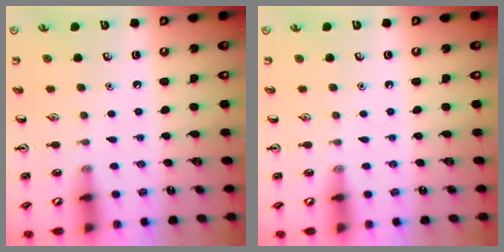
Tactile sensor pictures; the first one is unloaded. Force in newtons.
{"total": 0.0}